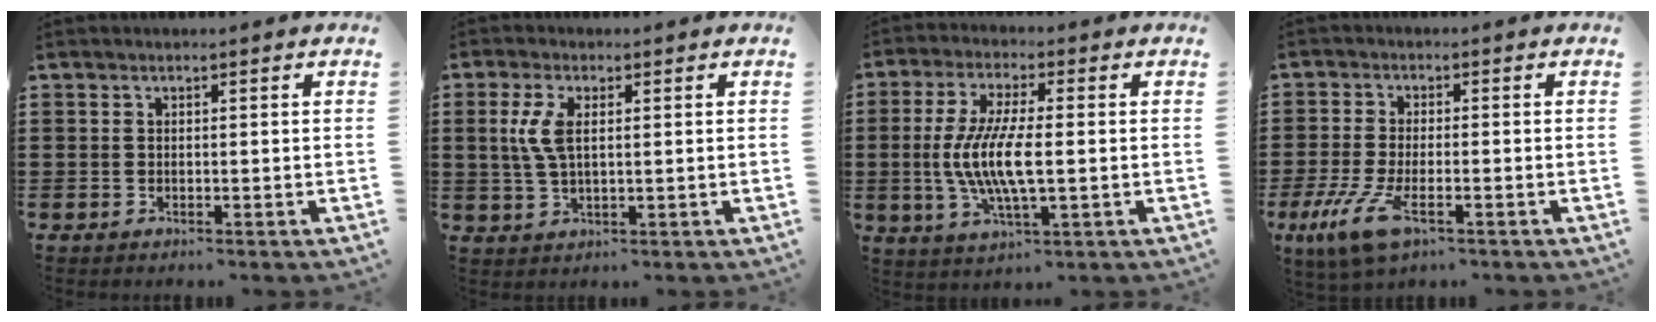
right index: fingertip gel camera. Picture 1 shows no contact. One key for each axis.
{"total": 4.9, "fx": 1.1, "fy": 2.0, "fz": 4.3, "tx": -0.106, "ty": 0.002, "tz": 0.013}
{"total": 8.6, "fx": -0.8, "fy": 2.3, "fz": 8.2, "tx": -0.173, "ty": -0.009, "tz": -0.021}
{"total": 6.8, "fx": -3.5, "fy": 1.7, "fz": 5.6, "tx": -0.139, "ty": -0.024, "tz": -0.066}